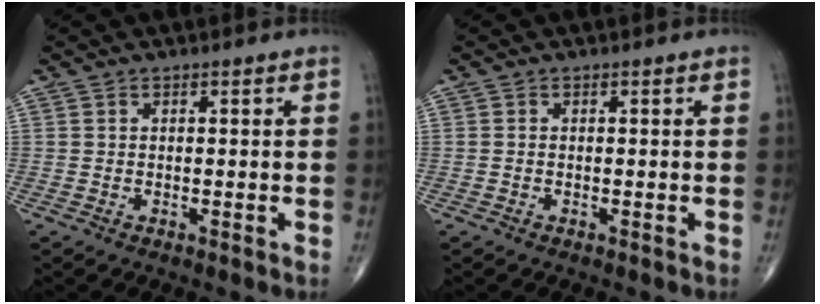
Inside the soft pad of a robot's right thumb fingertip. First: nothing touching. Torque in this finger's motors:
{"motor_torque": [-0.17, 0.02, -0.29, -0.21, 0.01]}